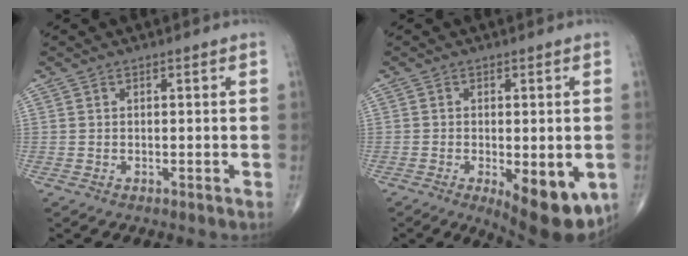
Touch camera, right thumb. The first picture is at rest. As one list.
[{"total": 13.1, "force": [-4.6, 5.5, 11.0], "torque": [-0.130, -0.011, -0.053]}]